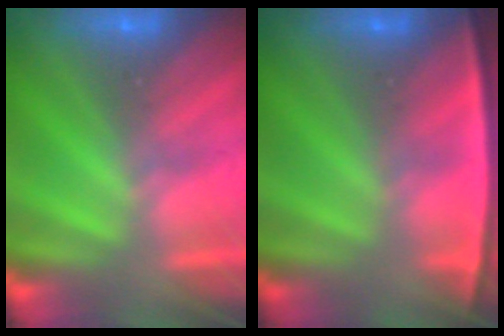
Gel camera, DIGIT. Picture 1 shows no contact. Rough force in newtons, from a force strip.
{"total": 2.2}